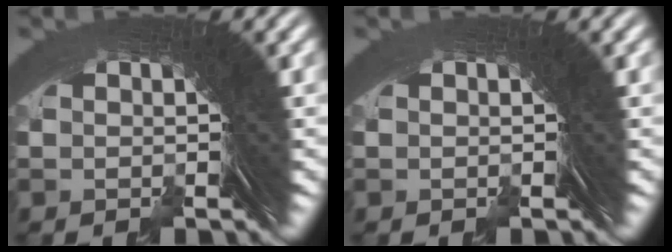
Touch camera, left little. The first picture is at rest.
{"total": 0.0}